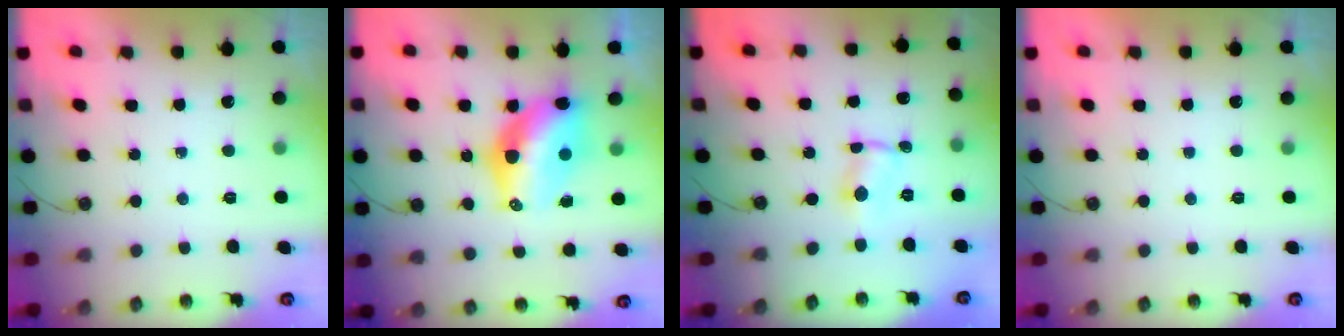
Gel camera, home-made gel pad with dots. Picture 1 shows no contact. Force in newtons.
{"total": 12.8, "press": 12.8, "slide": 1.2}
{"total": 0.8, "press": 0.6, "slide": 0.5}
{"total": 0.0}